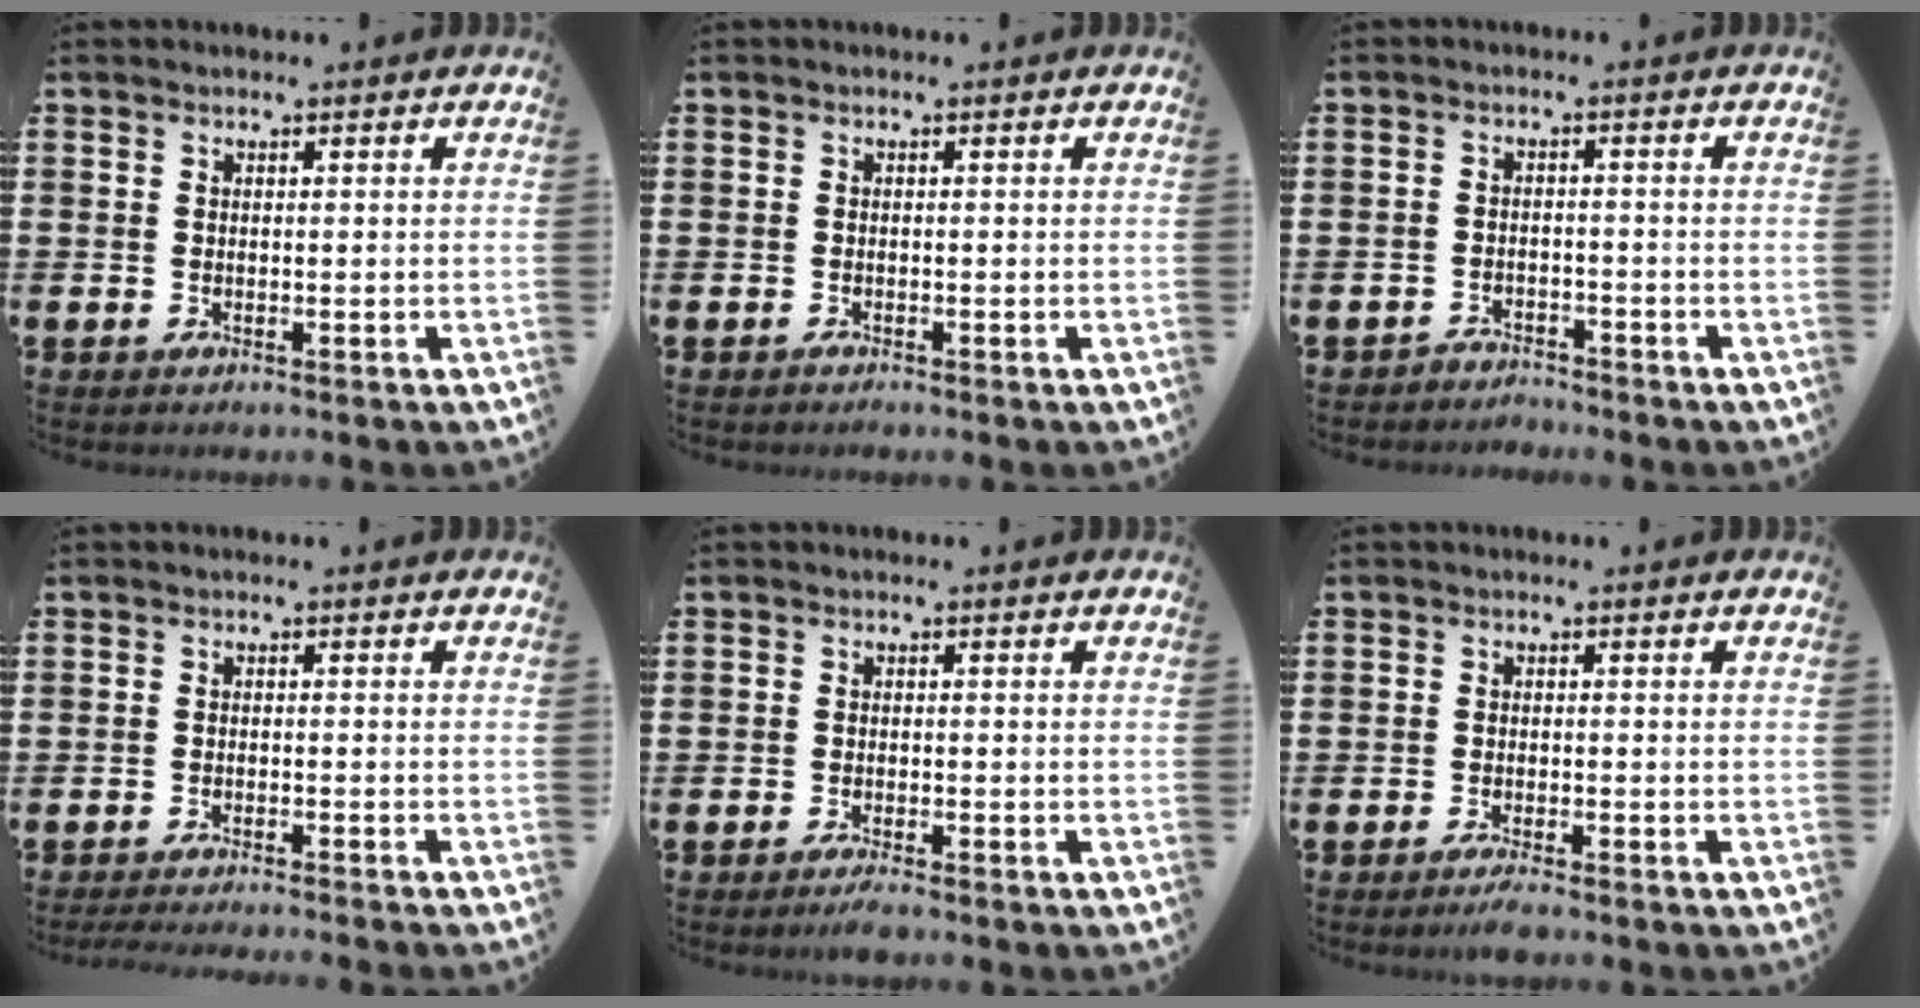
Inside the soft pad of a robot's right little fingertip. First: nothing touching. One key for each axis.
{"total": 0.0}
{"total": 2.1, "fx": -2.0, "fy": 0.2, "fz": -0.5, "tx": -0.001, "ty": 0.005, "tz": -0.047}
{"total": 1.7, "fx": -1.6, "fy": -0.2, "fz": 0.5, "tx": -0.006, "ty": 0.002, "tz": -0.031}
{"total": 1.5, "fx": -1.2, "fy": 0.1, "fz": 0.9, "tx": -0.016, "ty": 0.001, "tz": -0.023}
{"total": 1.7, "fx": -1.3, "fy": 0.1, "fz": 1.1, "tx": -0.020, "ty": 0.002, "tz": -0.025}